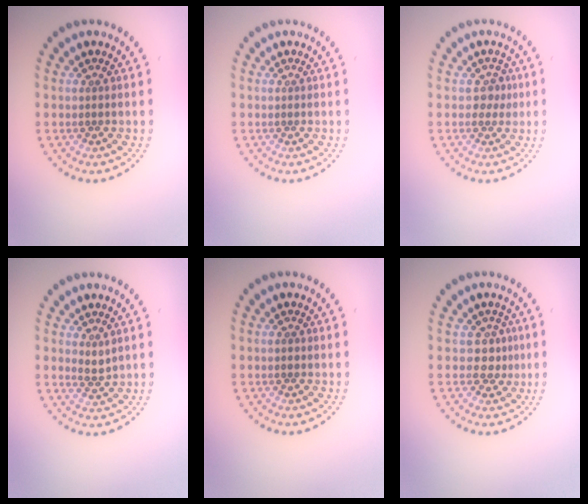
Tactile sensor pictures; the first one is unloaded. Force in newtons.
{"total": 0.0}
{"total": 1.4, "press": 1.3, "slide": 0.5}
{"total": 1.2, "press": 0.9, "slide": 0.8}
{"total": 0.7, "press": 0.7, "slide": 0.0}
{"total": 1.9, "press": 1.3, "slide": 1.3}